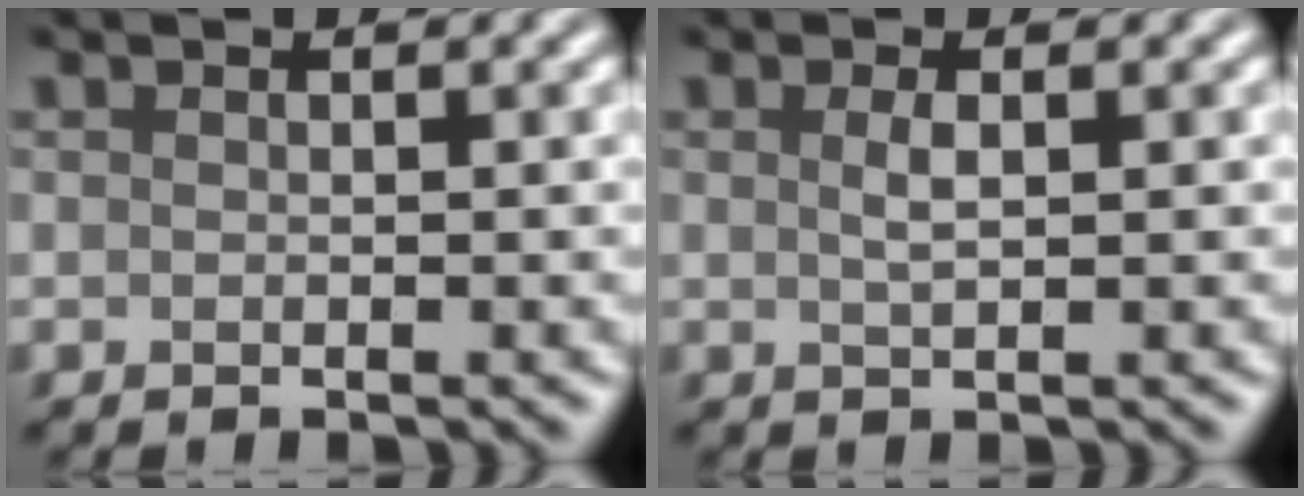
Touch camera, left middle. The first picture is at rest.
{"total": 1.3, "force": [0.4, 0.4, 1.2], "torque": [-0.024, 0.002, 0.006]}